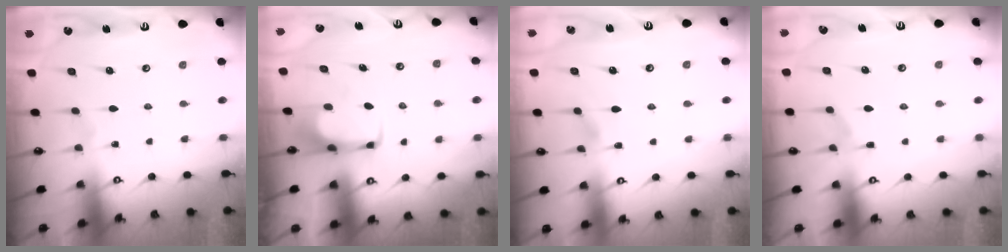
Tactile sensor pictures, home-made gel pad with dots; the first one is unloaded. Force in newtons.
{"total": 1.6, "press": 1.5, "slide": 0.4}
{"total": 1.1, "press": 0.6, "slide": 1.0}
{"total": 5.8, "press": 5.6, "slide": 1.3}